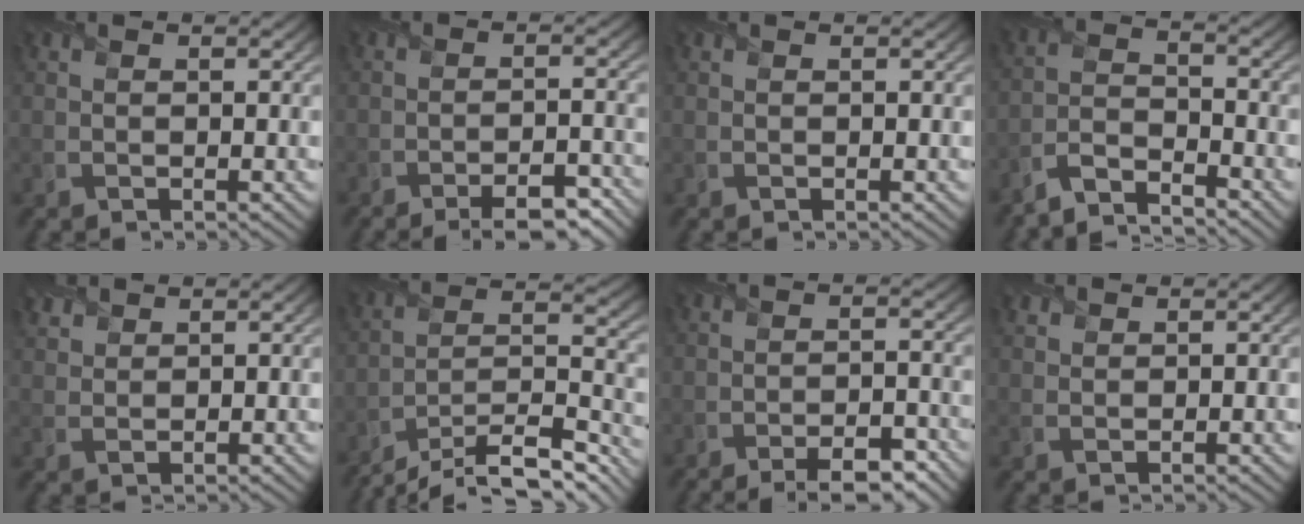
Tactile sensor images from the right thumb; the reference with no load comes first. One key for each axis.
{"total": 6.9, "fx": -5.2, "fy": 1.7, "fz": 4.3, "tx": -0.069, "ty": 0.005, "tz": -0.074}
{"total": 0.0}
{"total": 5.4, "fx": -4.9, "fy": 1.1, "fz": 1.9, "tx": -0.045, "ty": -0.003, "tz": -0.108}
{"total": 2.7, "fx": 2.3, "fy": 1.1, "fz": 0.9, "tx": -0.024, "ty": 0.007, "tz": 0.053}
{"total": 15.0, "fx": -12.9, "fy": 3.0, "fz": 7.0, "tx": -0.121, "ty": 0.001, "tz": -0.202}
{"total": 6.4, "fx": -4.8, "fy": 1.7, "fz": 3.9, "tx": -0.065, "ty": 0.006, "tz": -0.069}
{"total": 1.5, "fx": 1.3, "fy": 0.6, "fz": 0.4, "tx": -0.012, "ty": 0.003, "tz": 0.031}